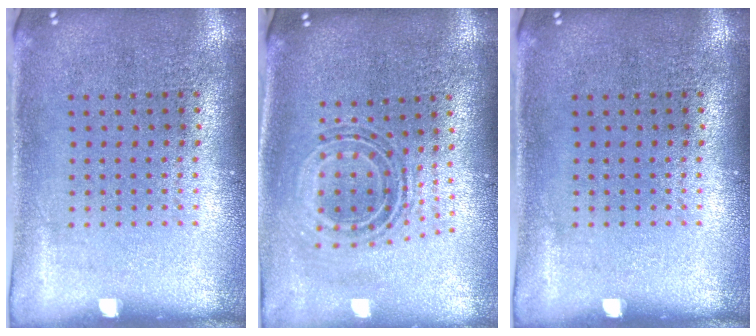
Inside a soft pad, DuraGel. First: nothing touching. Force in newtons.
{"total": 0.8, "press": 0.8, "slide": 0.3}
{"total": 0.0}